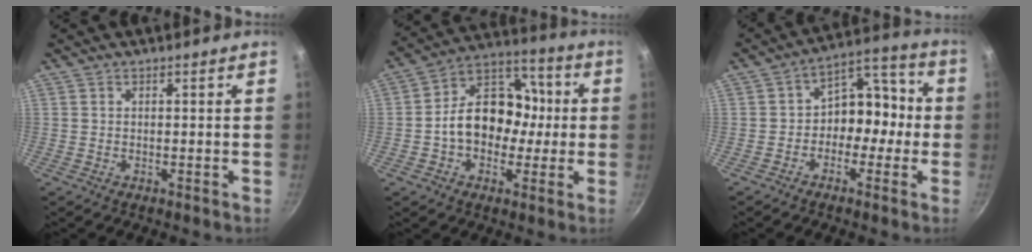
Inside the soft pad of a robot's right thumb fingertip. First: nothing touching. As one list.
[{"total": 15.4, "force": [-0.9, 11.3, 10.5], "torque": [-0.131, 0.044, -0.022]}, {"total": 10.9, "force": [-1.3, 7.5, 7.8], "torque": [-0.066, 0.047, -0.037]}]